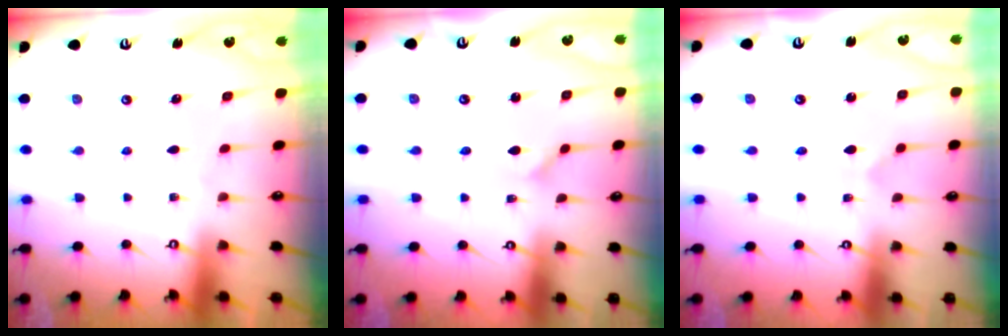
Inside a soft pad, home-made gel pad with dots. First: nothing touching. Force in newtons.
{"total": 2.9, "press": 2.9, "slide": 0.3}
{"total": 2.4, "press": 2.4, "slide": 0.2}